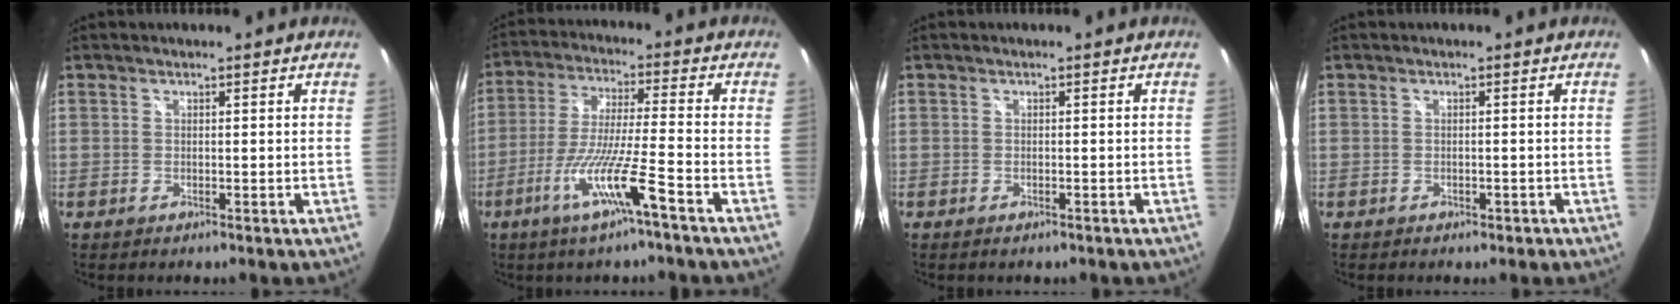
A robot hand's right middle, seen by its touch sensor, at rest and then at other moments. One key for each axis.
{"total": 11.3, "fx": -5.9, "fy": -0.8, "fz": 9.6, "tx": -0.193, "ty": -0.012, "tz": -0.110}
{"total": 1.1, "fx": -0.7, "fy": 0.5, "fz": 0.6, "tx": -0.010, "ty": -0.003, "tz": -0.006}
{"total": 1.5, "fx": -0.8, "fy": 1.0, "fz": 0.7, "tx": -0.012, "ty": -0.004, "tz": -0.006}